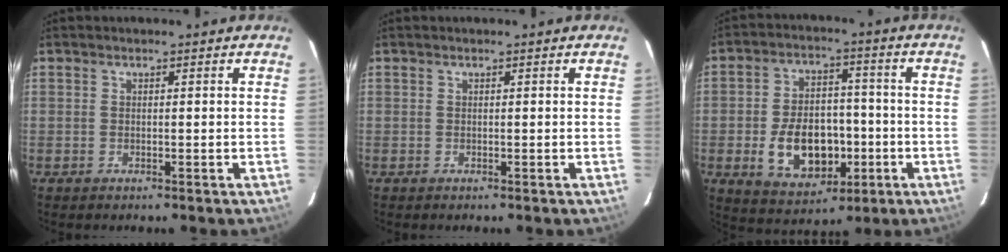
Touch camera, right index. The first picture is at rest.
{"total": 0.0}
{"total": 13.7, "force": [-3.6, 9.0, 9.7], "torque": [-0.193, 0.011, -0.038]}